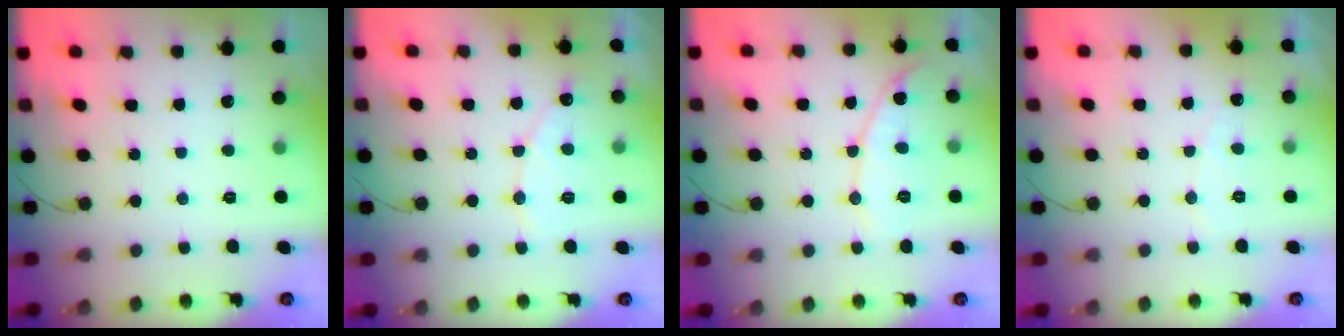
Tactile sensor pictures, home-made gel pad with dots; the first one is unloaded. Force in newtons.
{"total": 8.3, "press": 8.3, "slide": 0.6}
{"total": 9.3, "press": 9.3, "slide": 0.3}
{"total": 2.8, "press": 2.8, "slide": 0.2}